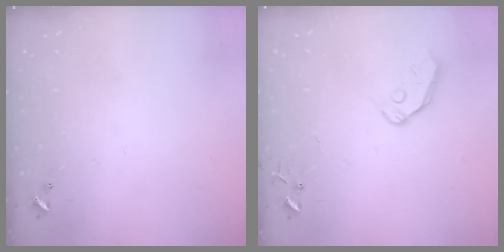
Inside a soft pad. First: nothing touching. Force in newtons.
{"total": 7.6, "press": 7.5, "slide": 0.8}